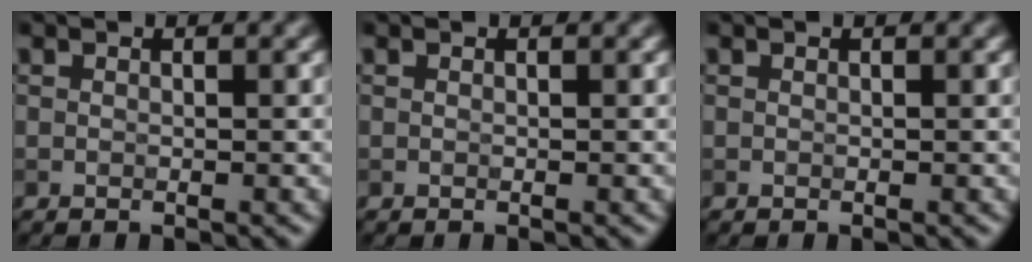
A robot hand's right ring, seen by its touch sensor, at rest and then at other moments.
{"total": 0.0}
{"total": 0.0}